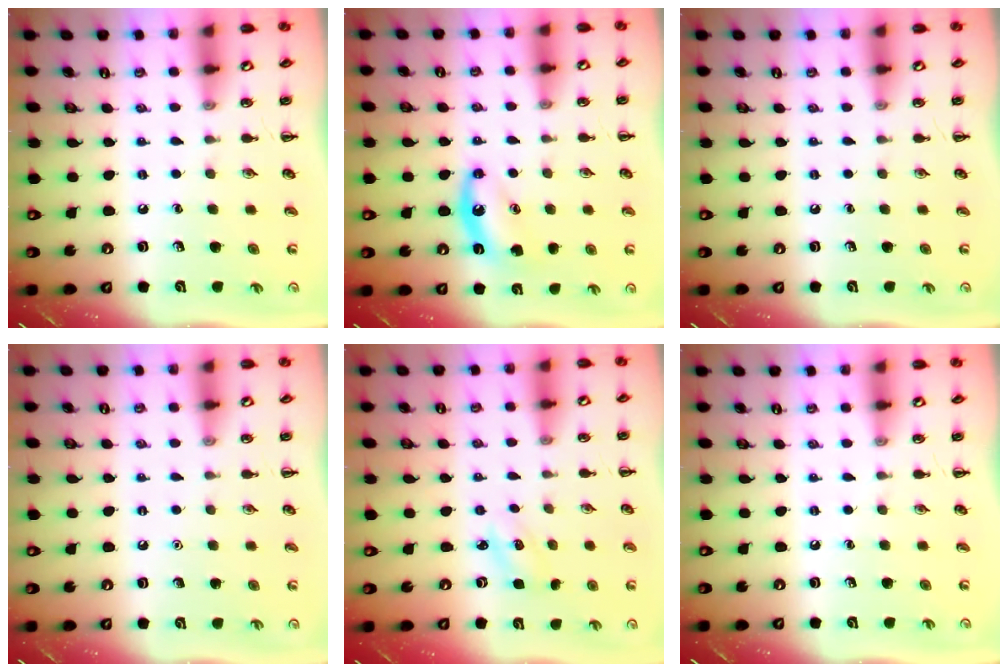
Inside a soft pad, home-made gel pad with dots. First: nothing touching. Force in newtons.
{"total": 7.0, "press": 6.9, "slide": 1.3}
{"total": 0.0}
{"total": 1.6, "press": 1.6, "slide": 0.1}
{"total": 3.1, "press": 2.9, "slide": 1.0}
{"total": 0.0}